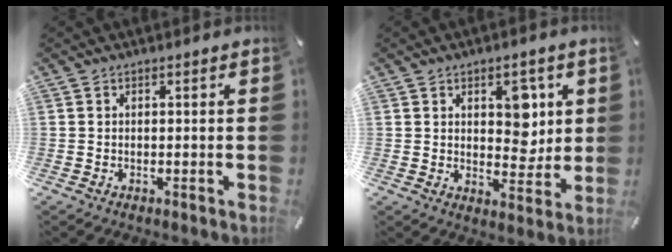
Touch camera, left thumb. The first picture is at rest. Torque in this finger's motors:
{"motor_torque": [0.35, -0.44, 0.05, -0.09, 0.11]}